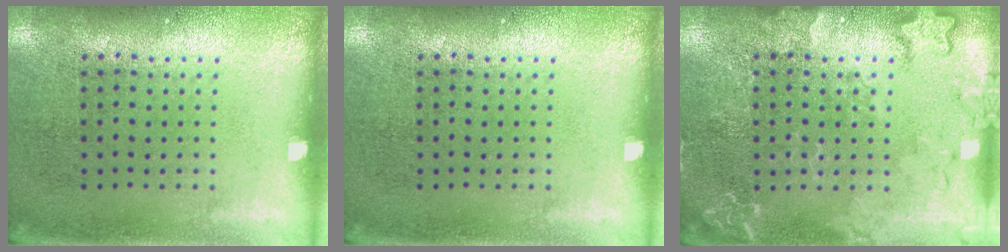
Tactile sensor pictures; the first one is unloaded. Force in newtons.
{"total": 0.0}
{"total": 3.1, "press": 3.0, "slide": 0.4}